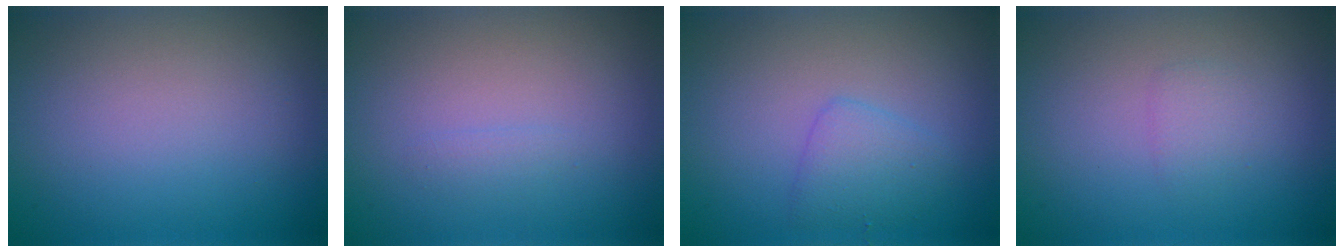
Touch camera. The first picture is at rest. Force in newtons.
{"total": 0.7, "press": 0.7, "slide": 0.0}
{"total": 2.2, "press": 2.2, "slide": 0.1}
{"total": 1.2, "press": 1.2, "slide": 0.1}